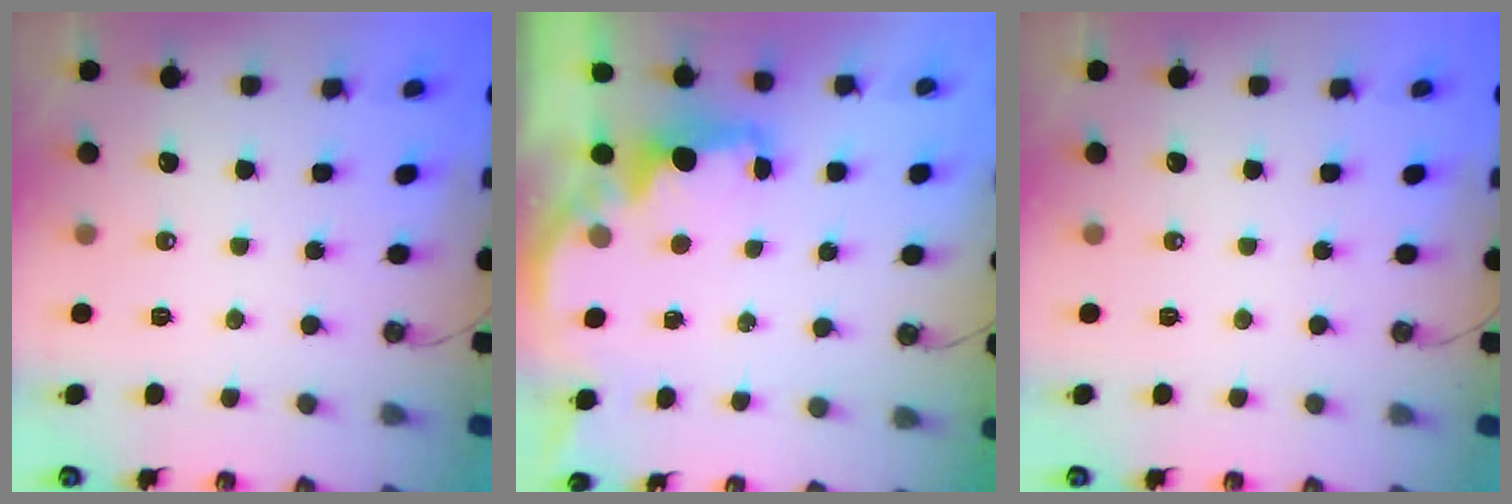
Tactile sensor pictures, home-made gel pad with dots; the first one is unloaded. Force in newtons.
{"total": 2.5, "press": 2.3, "slide": 0.8}
{"total": 0.0}